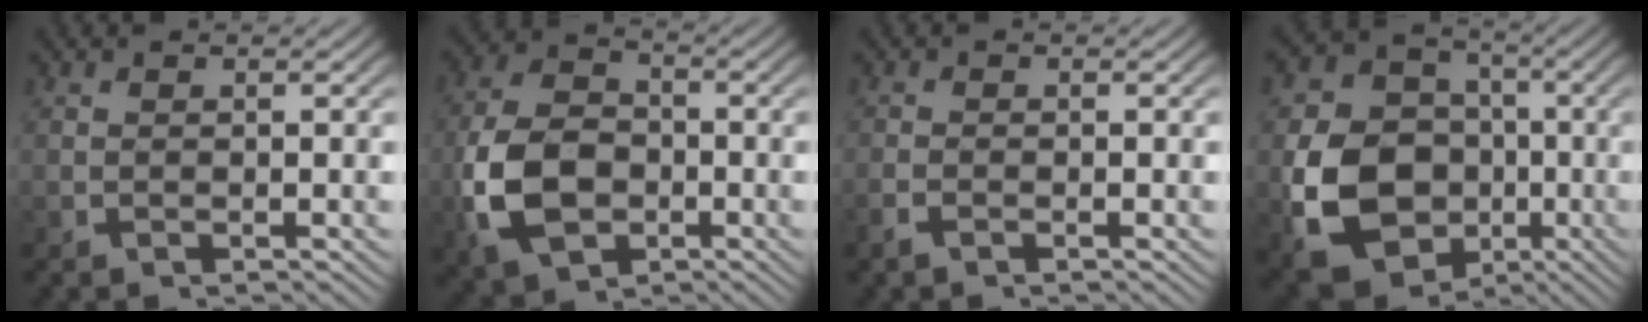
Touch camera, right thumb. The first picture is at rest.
{"total": 9.7, "force": [-1.7, 7.0, 6.4], "torque": [-0.150, -0.031, -0.014]}
{"total": 0.9, "force": [-0.7, 0.3, 0.4], "torque": [-0.014, -0.002, -0.016]}
{"total": 15.1, "force": [-3.8, 12.4, 7.7], "torque": [-0.188, -0.068, -0.046]}